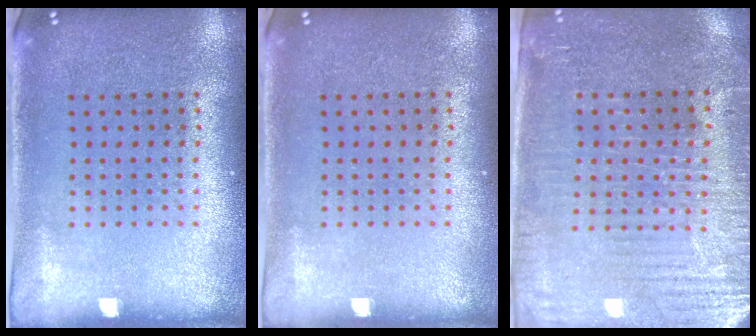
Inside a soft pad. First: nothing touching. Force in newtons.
{"total": 0.0}
{"total": 3.7, "press": 3.4, "slide": 1.5}